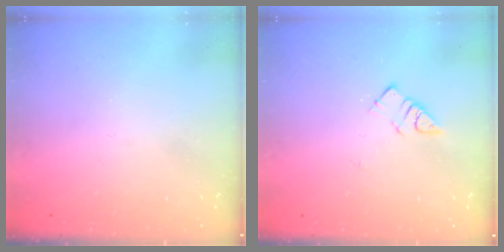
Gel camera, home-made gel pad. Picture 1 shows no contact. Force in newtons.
{"total": 4.6, "press": 4.6, "slide": 0.2}